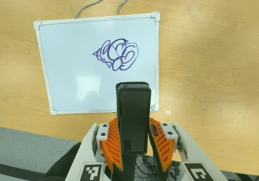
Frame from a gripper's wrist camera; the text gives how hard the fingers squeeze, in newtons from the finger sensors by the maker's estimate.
{"total": 5.3, "left": 3.7, "right": 6.9}